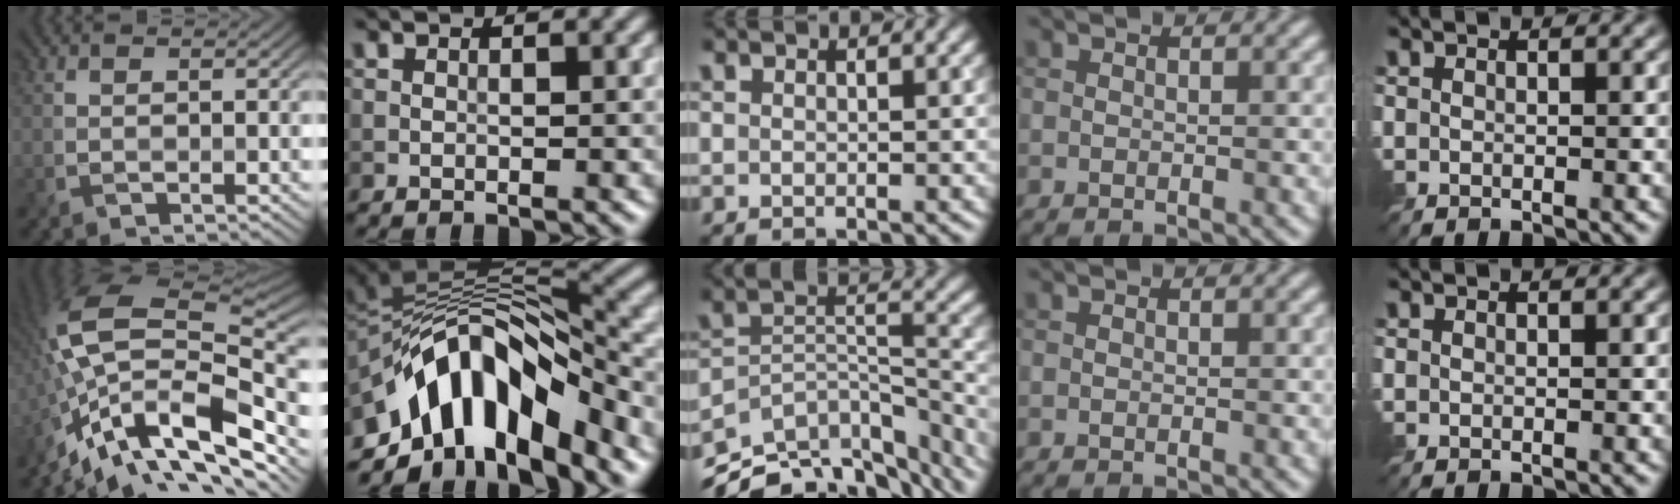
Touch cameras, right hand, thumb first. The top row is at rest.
{"thumb": {"total": 15.5, "force": [-5.8, 7.4, 12.4], "torque": [-0.274, 0.007, -0.110]}, "index": {"total": 12.4, "force": [-5.9, 6.3, 9.0], "torque": [-0.141, 0.012, -0.110]}, "middle": {"total": 13.0, "force": [-10.7, 5.4, 5.0], "torque": [-0.094, 0.008, -0.153]}}